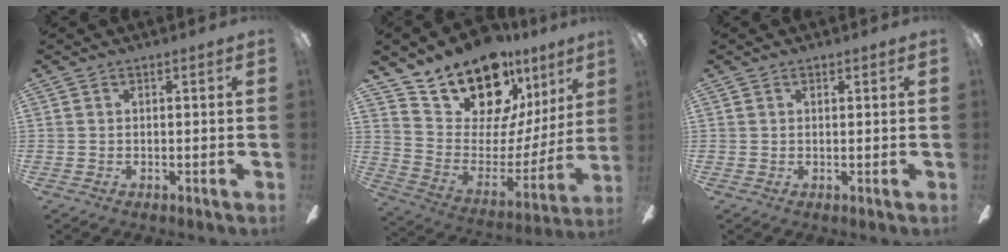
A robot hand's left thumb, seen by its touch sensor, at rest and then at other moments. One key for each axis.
{"total": 19.6, "fx": 16.1, "fy": 8.5, "fz": 7.2, "tx": -0.132, "ty": -0.129, "tz": 0.291}
{"total": 0.9, "fx": 0.7, "fy": 0.6, "fz": 0.1, "tx": -0.002, "ty": 0.000, "tz": 0.013}